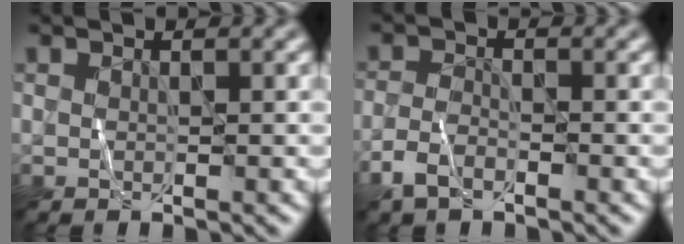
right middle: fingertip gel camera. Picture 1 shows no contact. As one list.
[{"total": 2.5, "force": [-1.9, 0.9, 1.3], "torque": [-0.027, 0.003, -0.044]}]